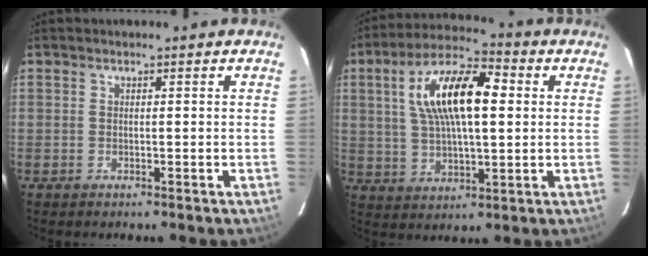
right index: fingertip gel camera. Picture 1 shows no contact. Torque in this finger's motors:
{"motor_torque": [0.70, -0.02, 0.61, 0.21]}